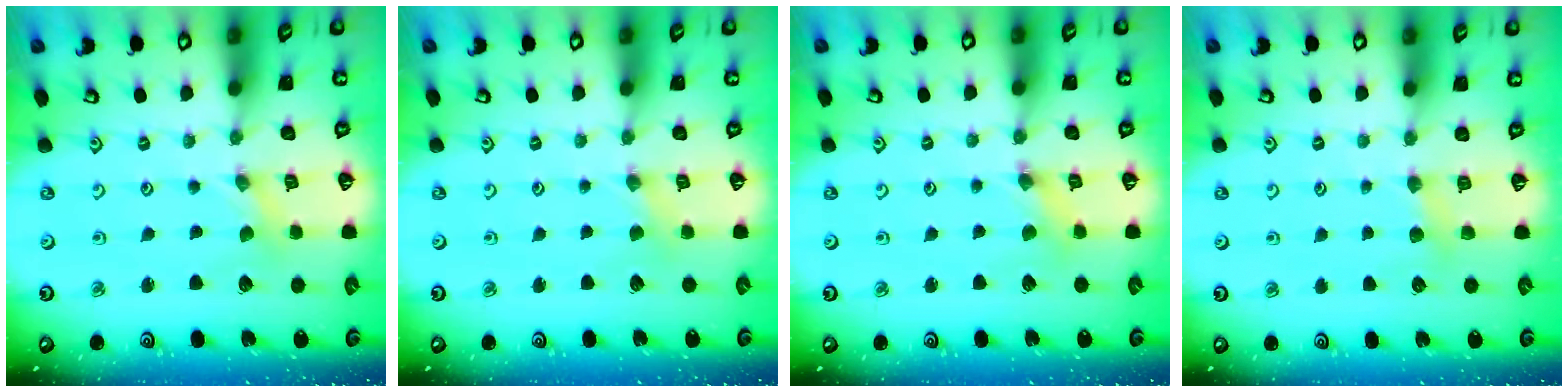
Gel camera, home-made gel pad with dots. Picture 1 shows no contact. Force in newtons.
{"total": 1.7, "press": 1.6, "slide": 0.4}
{"total": 1.9, "press": 1.9, "slide": 0.2}
{"total": 5.0, "press": 5.0, "slide": 0.7}